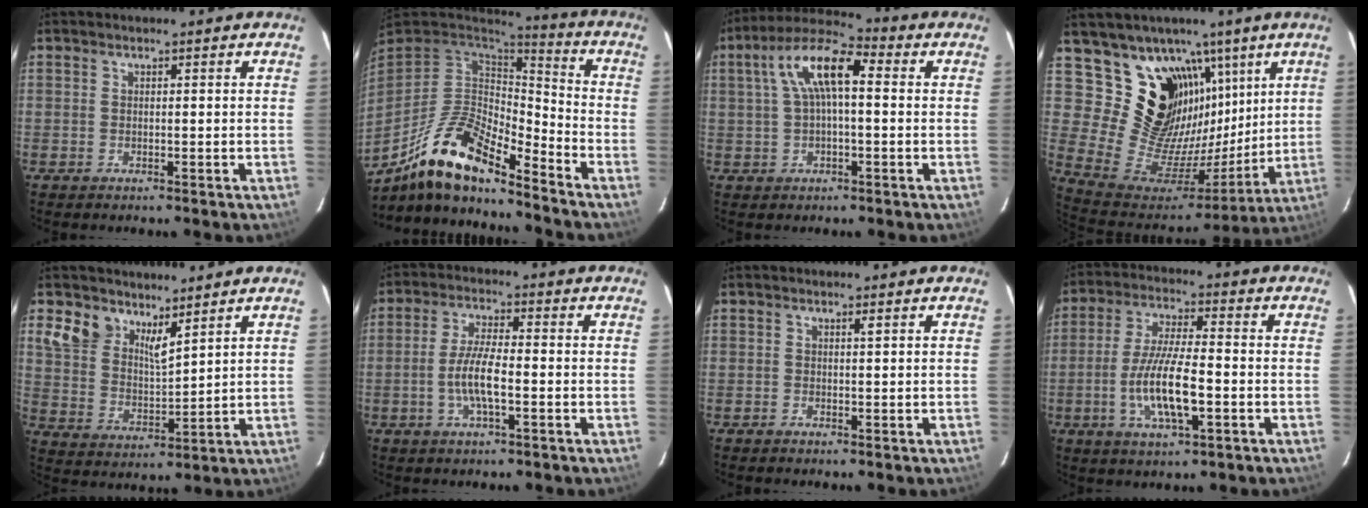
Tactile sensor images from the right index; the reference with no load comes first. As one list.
[{"total": 17.2, "force": [-12.1, 4.5, 11.4], "torque": [-0.214, -0.022, -0.234]}, {"total": 10.6, "force": [1.7, 4.0, 9.7], "torque": [-0.186, 0.031, 0.026]}, {"total": 20.2, "force": [10.5, 14.3, 9.7], "torque": [-0.196, -0.005, 0.211]}, {"total": 8.4, "force": [5.9, 4.9, 3.6], "torque": [-0.070, 0.010, 0.118]}, {"total": 6.9, "force": [-2.0, 1.5, 6.4], "torque": [-0.130, 0.001, -0.040]}, {"total": 0.0}, {"total": 11.4, "force": [-3.2, 2.6, 10.6], "torque": [-0.211, -0.007, -0.059]}]